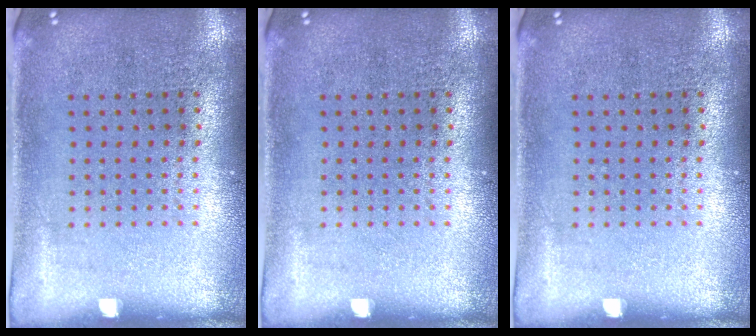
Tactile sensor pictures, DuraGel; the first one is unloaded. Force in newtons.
{"total": 0.0}
{"total": 0.0}